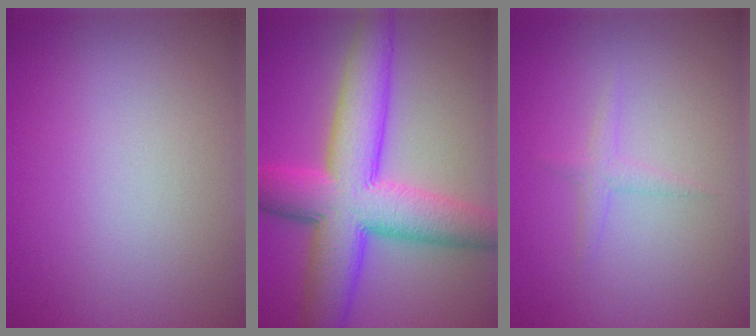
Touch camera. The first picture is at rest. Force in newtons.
{"total": 10.7, "press": 10.7, "slide": 0.2}
{"total": 1.2, "press": 1.2, "slide": 0.1}